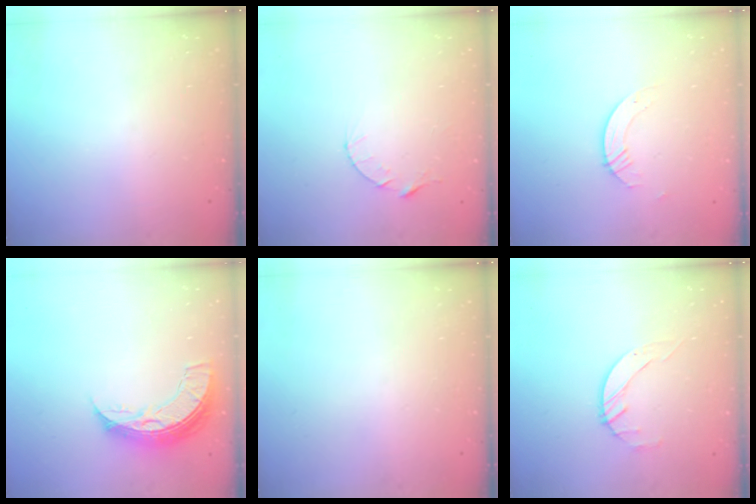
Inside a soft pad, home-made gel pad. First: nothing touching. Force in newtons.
{"total": 4.3, "press": 4.2, "slide": 0.4}
{"total": 2.8, "press": 2.8, "slide": 0.2}
{"total": 9.8, "press": 9.8, "slide": 0.8}
{"total": 0.0}
{"total": 2.1, "press": 2.0, "slide": 0.3}